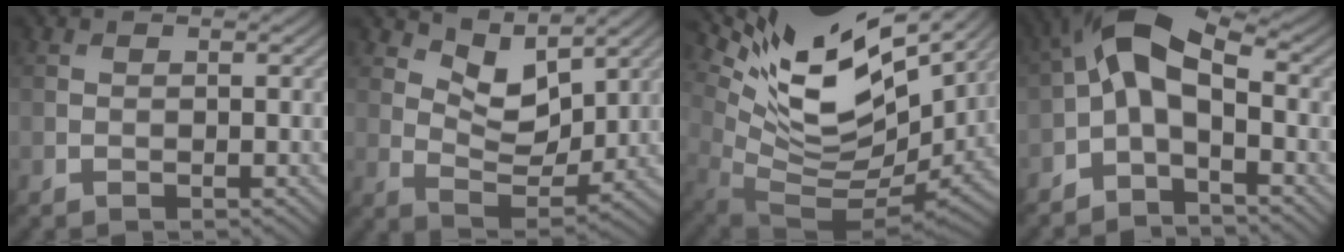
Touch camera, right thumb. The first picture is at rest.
{"total": 6.5, "force": [4.4, 3.0, 3.8], "torque": [-0.081, -0.014, 0.076]}
{"total": 14.9, "force": [7.9, 6.1, 11.1], "torque": [-0.233, 0.006, 0.153]}
{"total": 8.3, "force": [-0.9, 4.1, 7.2], "torque": [-0.145, 0.031, -0.039]}